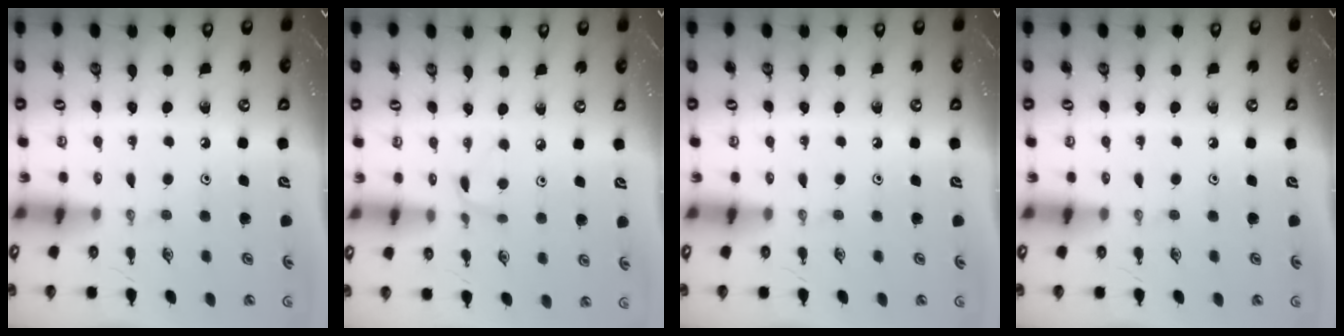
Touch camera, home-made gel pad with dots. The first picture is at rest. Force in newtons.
{"total": 3.6, "press": 3.5, "slide": 0.4}
{"total": 0.0}
{"total": 0.0}